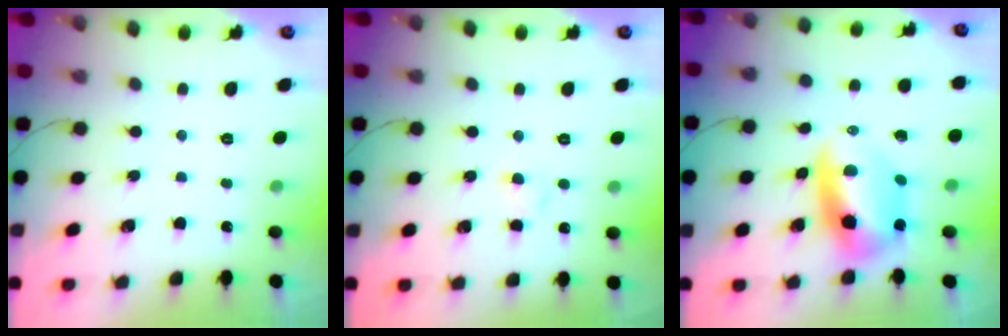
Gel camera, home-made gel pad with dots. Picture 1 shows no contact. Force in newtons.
{"total": 2.1, "press": 1.9, "slide": 0.9}
{"total": 9.6, "press": 9.3, "slide": 2.3}